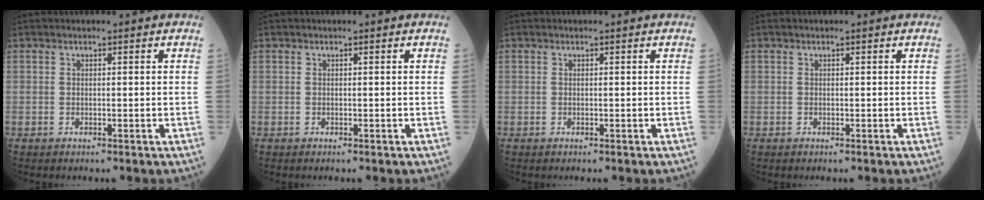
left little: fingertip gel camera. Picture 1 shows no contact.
{"total": 0.0}
{"total": 0.0}
{"total": 0.0}